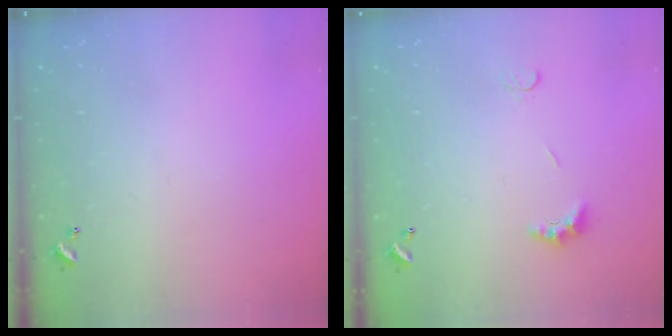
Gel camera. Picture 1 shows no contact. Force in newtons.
{"total": 3.1, "press": 3.0, "slide": 0.7}